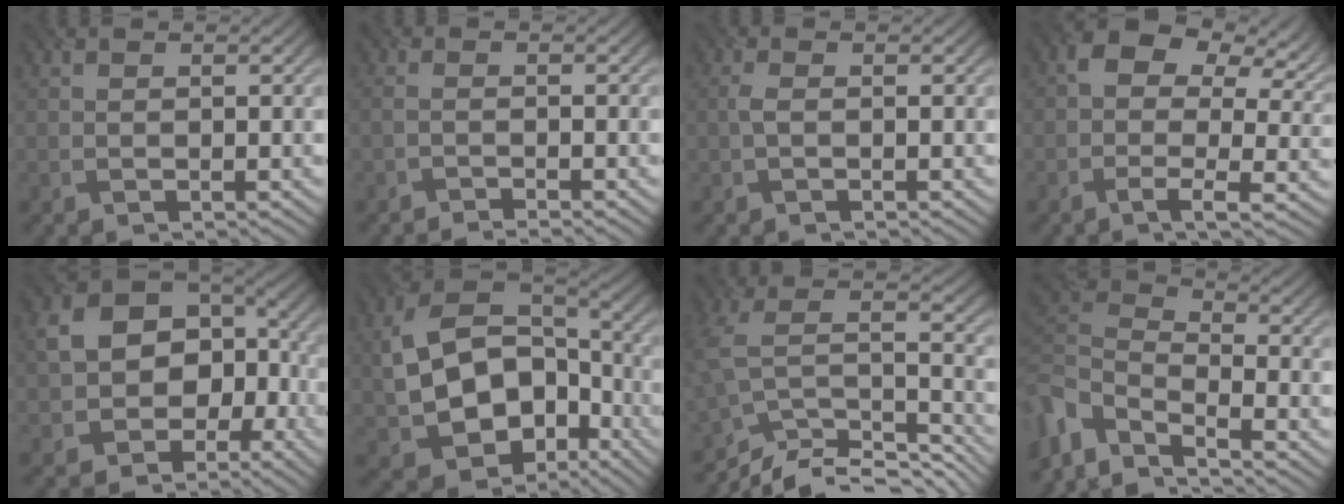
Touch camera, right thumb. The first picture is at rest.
{"total": 1.7, "force": [-1.2, 0.3, 1.1], "torque": [-0.008, 0.000, -0.032]}
{"total": 1.0, "force": [-0.1, 0.3, 1.0], "torque": [-0.025, 0.002, -0.004]}
{"total": 11.5, "force": [2.7, 6.2, 9.3], "torque": [-0.169, -0.004, 0.037]}
{"total": 11.8, "force": [-1.6, 8.8, 7.6], "torque": [-0.140, -0.014, -0.033]}
{"total": 13.4, "force": [-2.9, 9.7, 8.8], "torque": [-0.182, -0.019, -0.049]}
{"total": 9.8, "force": [-7.8, 3.3, 4.9], "torque": [-0.107, -0.001, -0.145]}
{"total": 6.8, "force": [-3.9, 2.6, 4.9], "torque": [-0.109, -0.006, -0.097]}